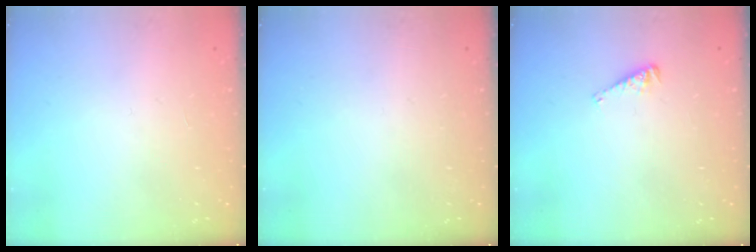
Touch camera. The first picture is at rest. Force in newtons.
{"total": 0.0}
{"total": 3.8, "press": 3.8, "slide": 0.5}